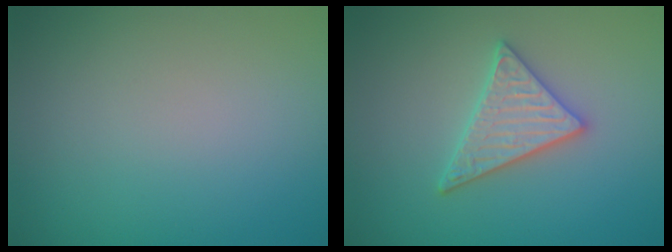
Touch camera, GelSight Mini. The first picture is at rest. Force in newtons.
{"total": 3.3, "press": 3.2, "slide": 0.6}